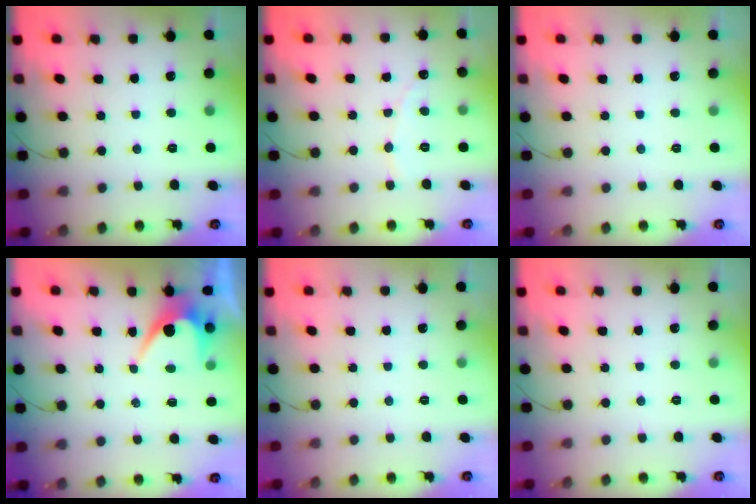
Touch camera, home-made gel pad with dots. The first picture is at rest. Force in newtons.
{"total": 2.5, "press": 2.5, "slide": 0.1}
{"total": 0.0}
{"total": 5.6, "press": 5.6, "slide": 0.3}
{"total": 0.0}
{"total": 0.0}